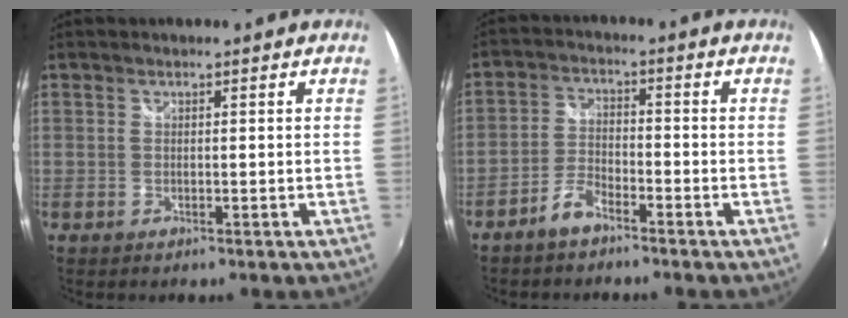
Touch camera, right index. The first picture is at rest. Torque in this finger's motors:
{"motor_torque": [0.17, -0.15, 0.02, 0.02]}